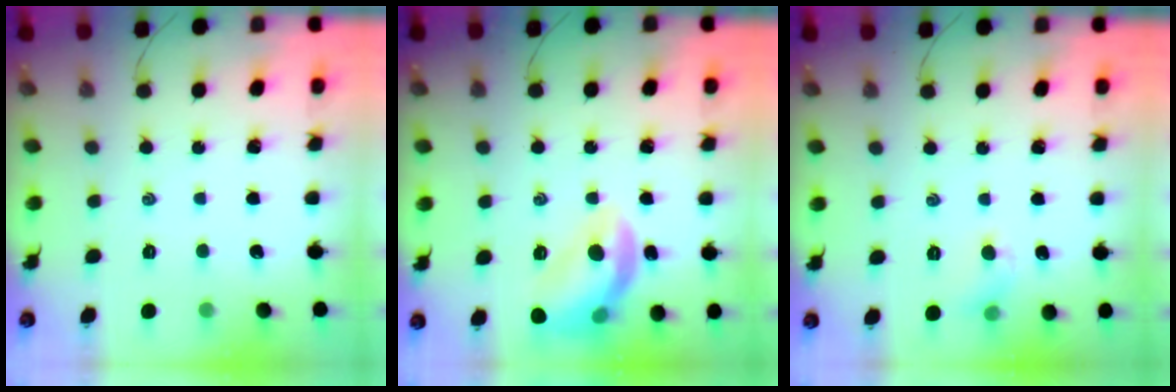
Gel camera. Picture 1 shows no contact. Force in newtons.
{"total": 13.6, "press": 13.6, "slide": 0.9}
{"total": 5.3, "press": 5.2, "slide": 1.0}